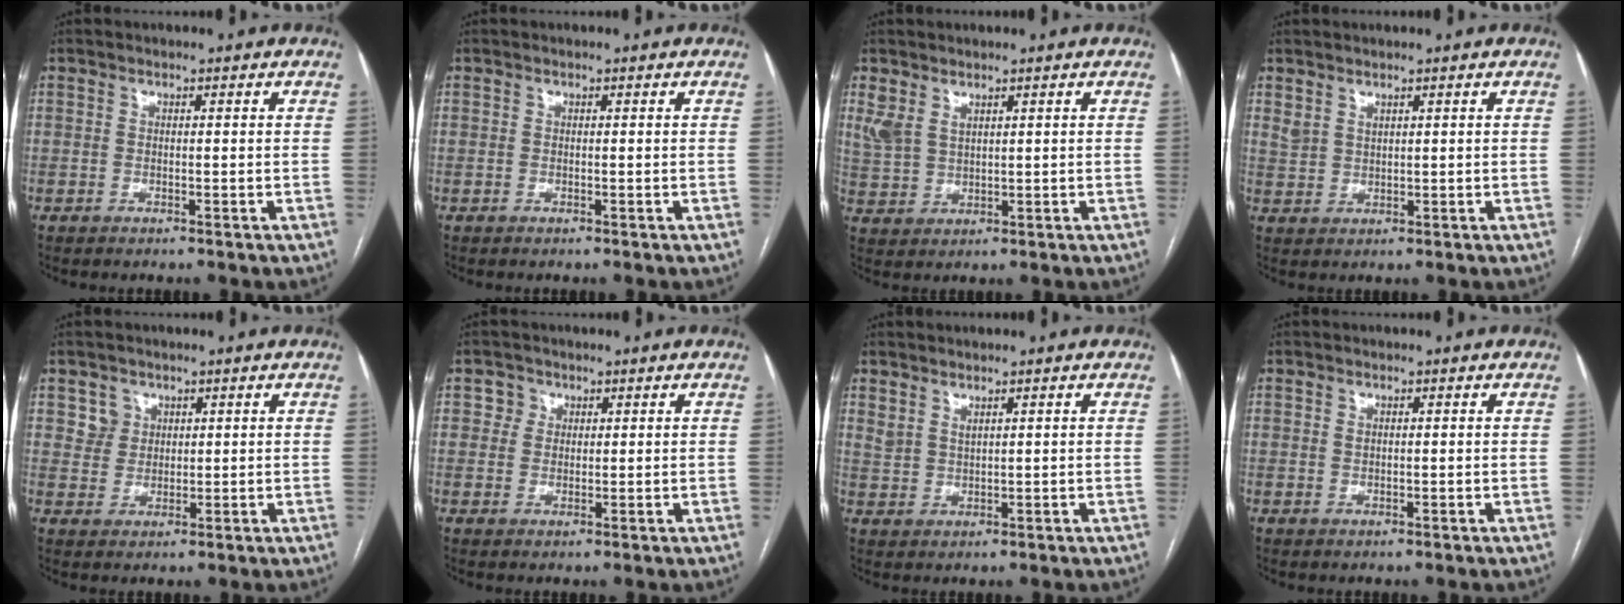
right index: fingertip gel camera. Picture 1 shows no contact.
{"total": 0.0}
{"total": 4.3, "force": [3.0, 2.4, 1.9], "torque": [-0.054, 0.012, 0.073]}
{"total": 2.4, "force": [2.1, 1.1, 0.4], "torque": [-0.015, 0.010, 0.046]}
{"total": 4.1, "force": [1.8, 3.7, -0.2], "torque": [0.007, 0.009, 0.034]}
{"total": 2.3, "force": [0.9, 2.1, 0.0], "torque": [0.013, 0.002, 0.009]}
{"total": 2.6, "force": [2.4, 0.8, 0.6], "torque": [-0.019, 0.006, 0.052]}
{"total": 0.6, "force": [0.3, 0.4, 0.4], "torque": [-0.004, -0.001, 0.005]}